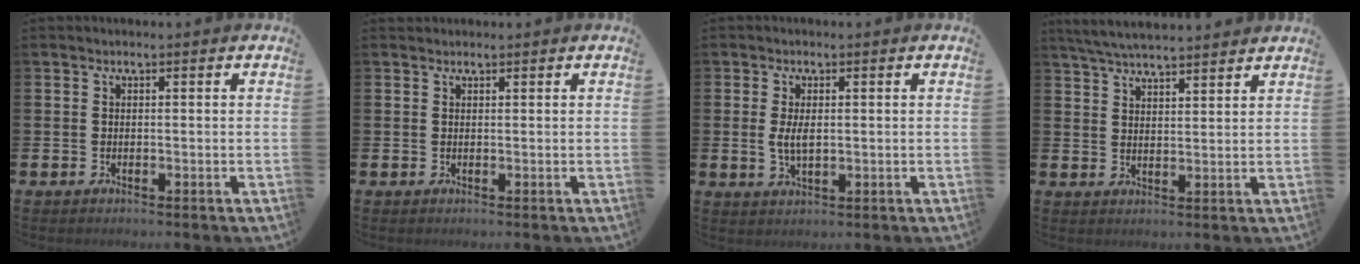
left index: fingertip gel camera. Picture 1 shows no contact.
{"total": 0.6, "force": [0.5, 0.2, -0.1], "torque": [0.015, -0.004, 0.007]}
{"total": 3.5, "force": [0.4, 1.7, 3.1], "torque": [-0.048, 0.000, 0.002]}
{"total": 5.0, "force": [4.9, 0.3, 1.1], "torque": [-0.042, -0.014, 0.091]}